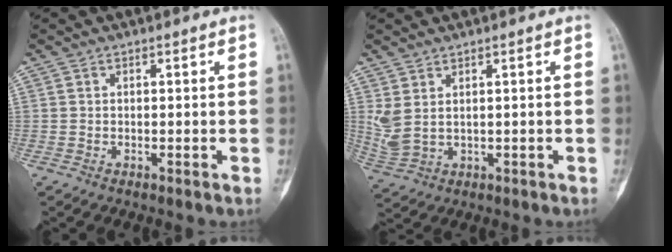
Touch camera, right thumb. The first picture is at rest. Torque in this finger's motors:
{"motor_torque": [-0.59, 0.01, 0.67, 0.17, -0.05]}